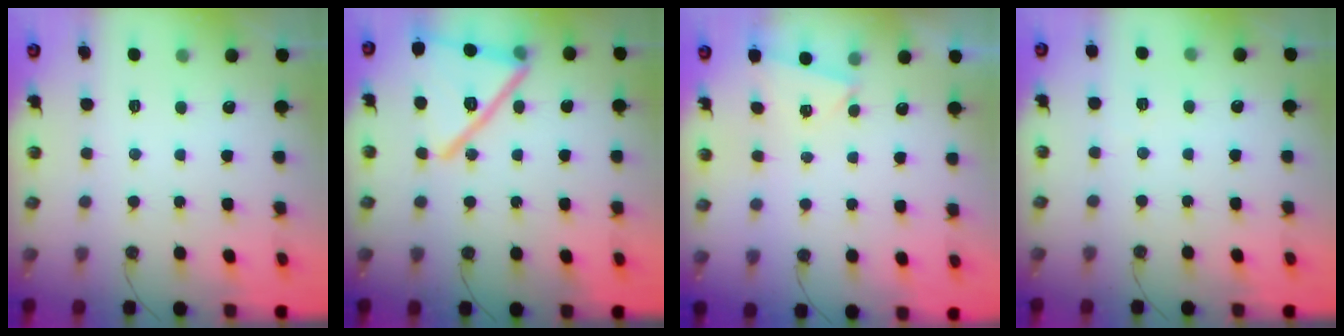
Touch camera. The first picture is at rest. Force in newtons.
{"total": 23.2, "press": 20.6, "slide": 10.7}
{"total": 2.7, "press": 1.7, "slide": 2.1}
{"total": 5.4, "press": 3.7, "slide": 3.8}